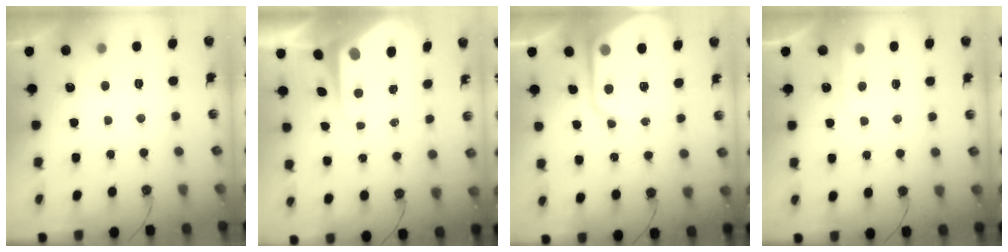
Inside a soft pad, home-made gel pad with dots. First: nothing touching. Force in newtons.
{"total": 7.9, "press": 7.9, "slide": 0.9}
{"total": 13.3, "press": 13.2, "slide": 1.5}
{"total": 5.6, "press": 5.5, "slide": 0.7}